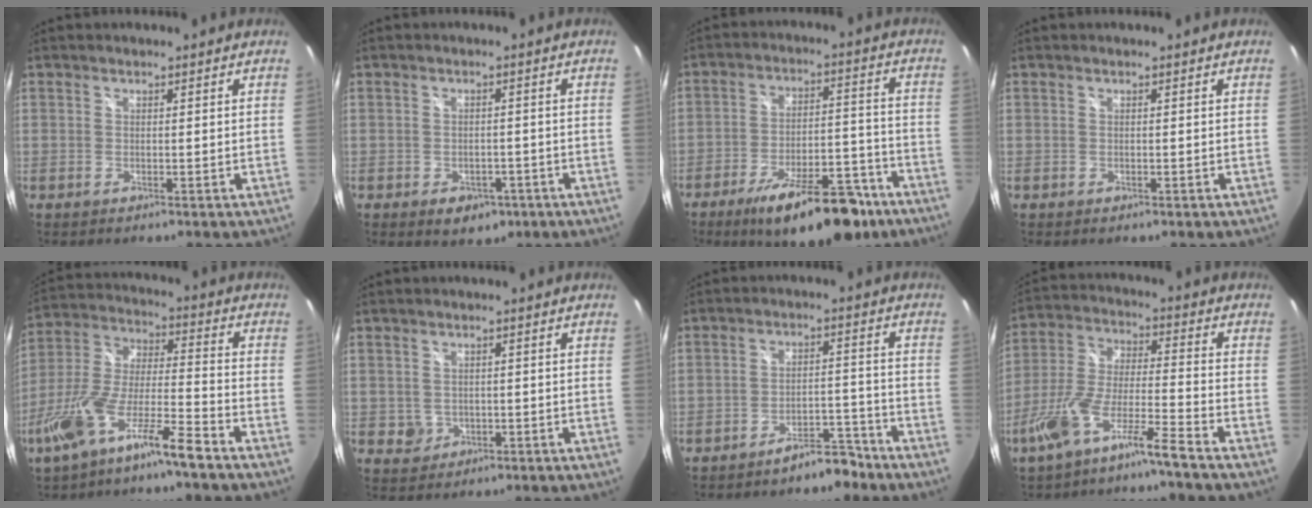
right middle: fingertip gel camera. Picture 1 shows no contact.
{"total": 5.4, "force": [-3.0, 3.7, 2.7], "torque": [-0.050, -0.003, -0.030]}
{"total": 18.6, "force": [-13.0, 6.3, 11.8], "torque": [-0.184, -0.006, -0.184]}
{"total": 0.0}
{"total": 13.4, "force": [-9.0, 1.7, 9.9], "torque": [-0.204, -0.007, -0.169]}
{"total": 2.6, "force": [-0.3, 2.5, 0.6], "torque": [-0.010, 0.002, 0.002]}
{"total": 6.3, "force": [-5.4, 2.2, 2.3], "torque": [-0.043, 0.022, -0.071]}
{"total": 9.4, "force": [-7.0, -0.1, 6.3], "torque": [-0.138, 0.002, -0.132]}